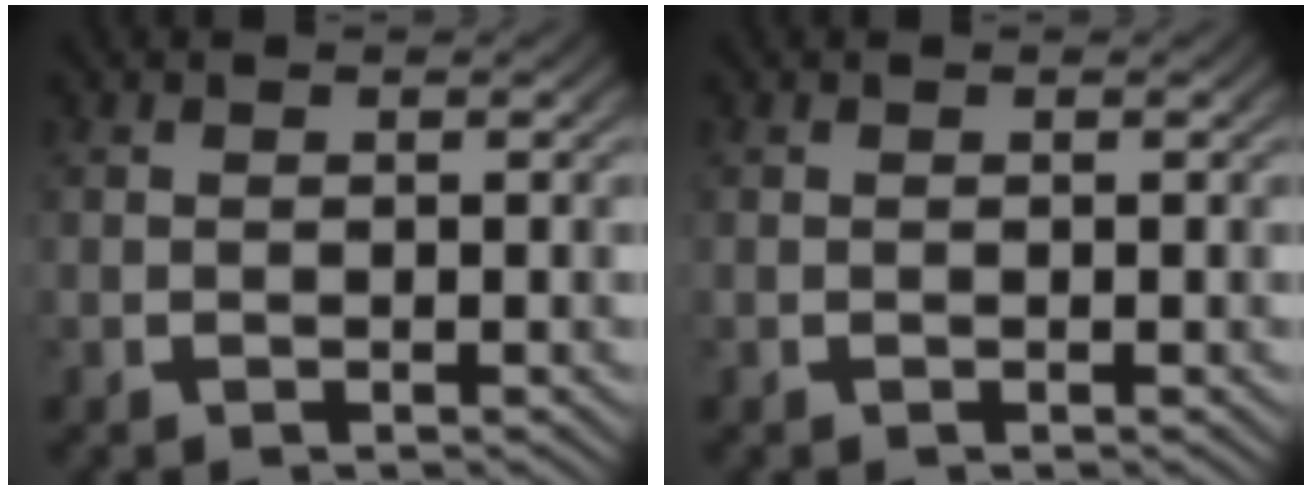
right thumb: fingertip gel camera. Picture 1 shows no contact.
{"total": 0.0}